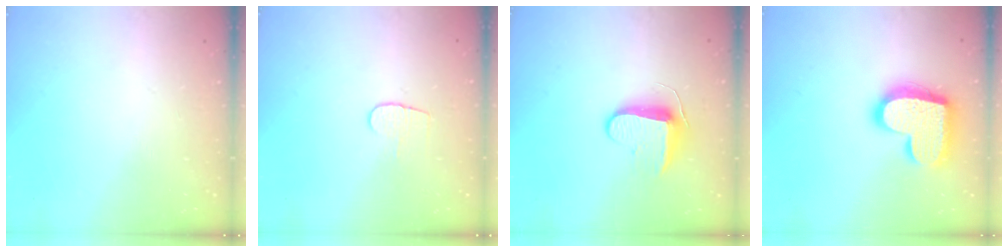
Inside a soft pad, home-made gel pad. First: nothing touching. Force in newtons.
{"total": 5.1, "press": 5.1, "slide": 0.5}
{"total": 9.0, "press": 9.0, "slide": 0.7}
{"total": 19.6, "press": 19.5, "slide": 1.3}